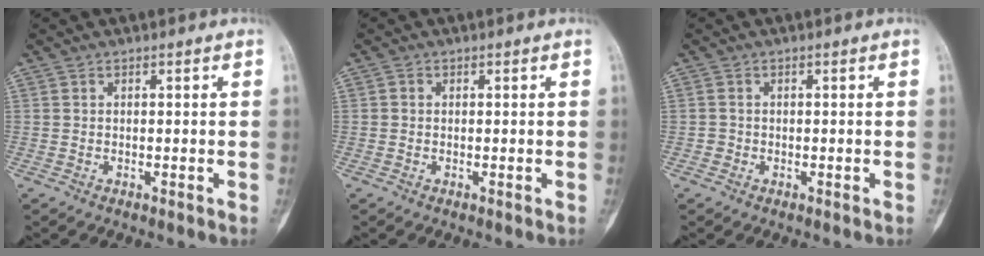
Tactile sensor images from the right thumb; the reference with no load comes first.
{"total": 0.6, "force": [0.0, 0.5, 0.2], "torque": [-0.001, 0.001, -0.003]}
{"total": 0.9, "force": [-0.3, 0.8, 0.1], "torque": [0.002, 0.004, -0.006]}